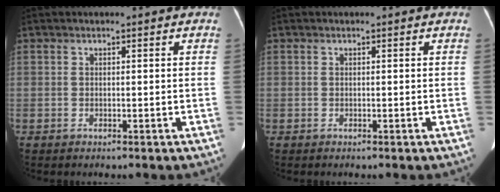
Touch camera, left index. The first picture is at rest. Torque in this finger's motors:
{"motor_torque": [0.00, 0.00, 0.00, 0.00]}